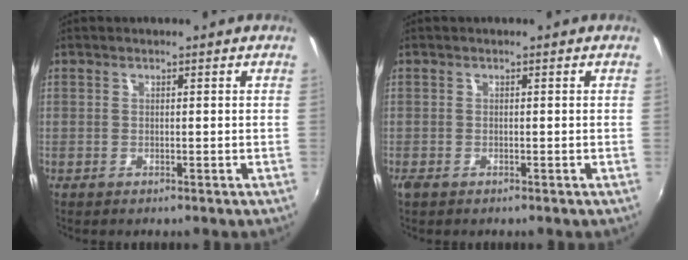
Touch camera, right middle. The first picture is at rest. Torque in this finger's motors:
{"motor_torque": [0.44, -0.44, 0.03, 0.02]}